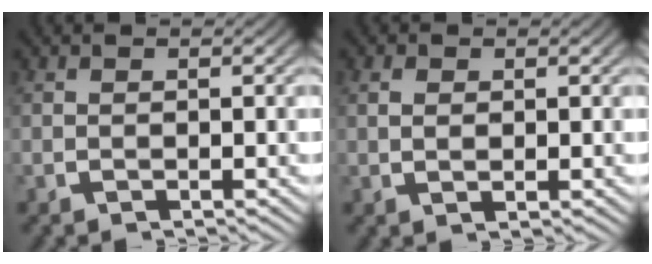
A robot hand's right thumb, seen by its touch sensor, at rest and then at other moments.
{"total": 1.2, "force": [0.5, 0.7, 0.9], "torque": [-0.016, -0.004, 0.014]}